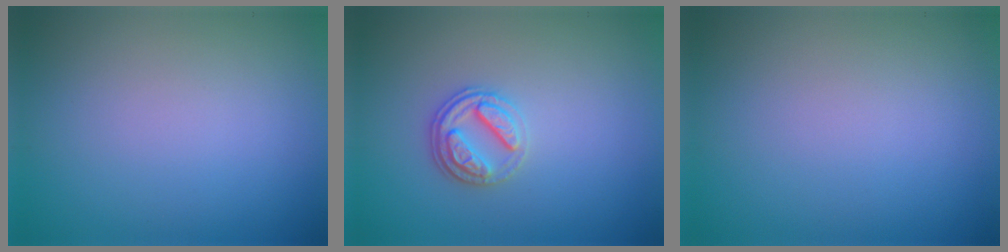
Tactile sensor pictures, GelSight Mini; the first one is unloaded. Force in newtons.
{"total": 2.8, "press": 2.6, "slide": 1.1}
{"total": 0.0}